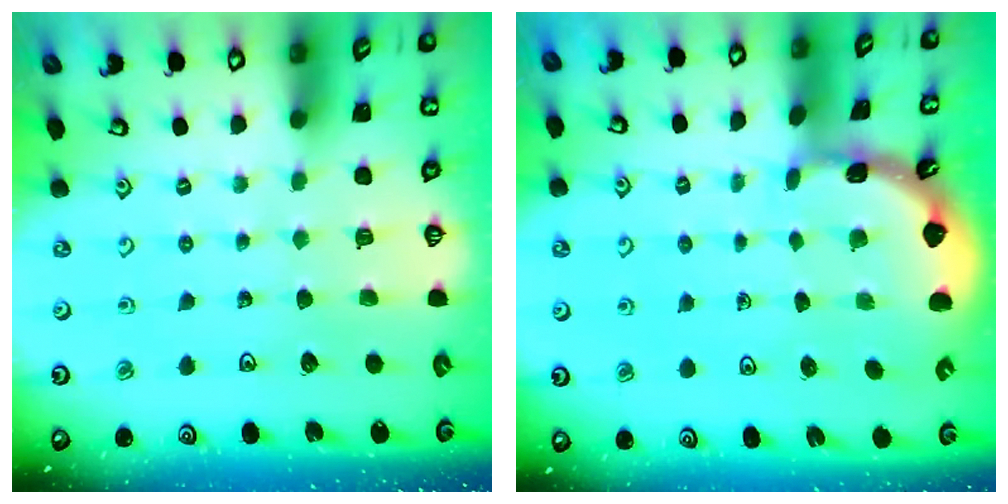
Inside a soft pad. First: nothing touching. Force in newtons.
{"total": 1.7, "press": 1.7, "slide": 0.1}